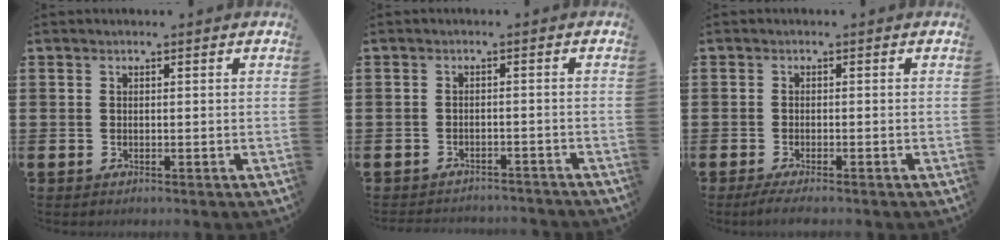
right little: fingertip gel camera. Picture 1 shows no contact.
{"total": 1.6, "force": [-1.5, 0.0, -0.1], "torque": [-0.003, 0.004, -0.034]}
{"total": 1.3, "force": [-0.8, 0.1, 1.1], "torque": [-0.018, 0.000, -0.015]}